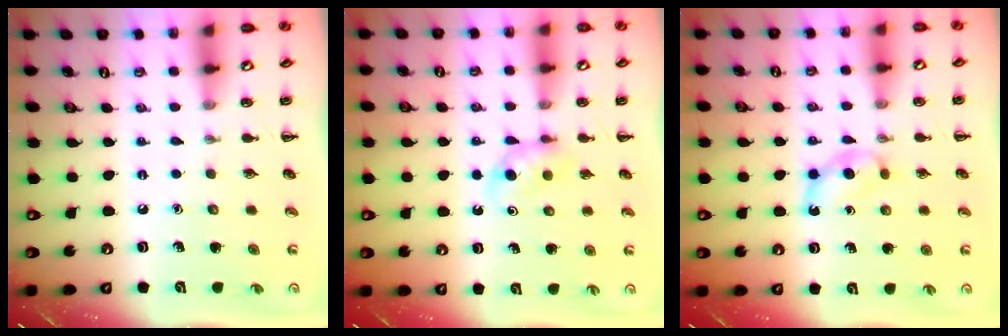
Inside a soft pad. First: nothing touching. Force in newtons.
{"total": 4.6, "press": 4.3, "slide": 1.4}
{"total": 4.8, "press": 4.3, "slide": 1.9}